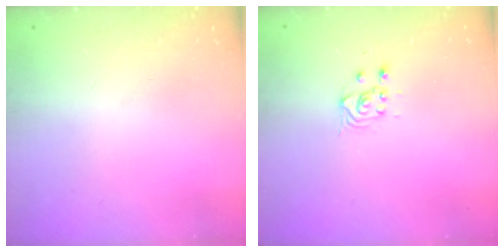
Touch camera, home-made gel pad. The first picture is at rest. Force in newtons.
{"total": 3.3, "press": 3.1, "slide": 1.1}